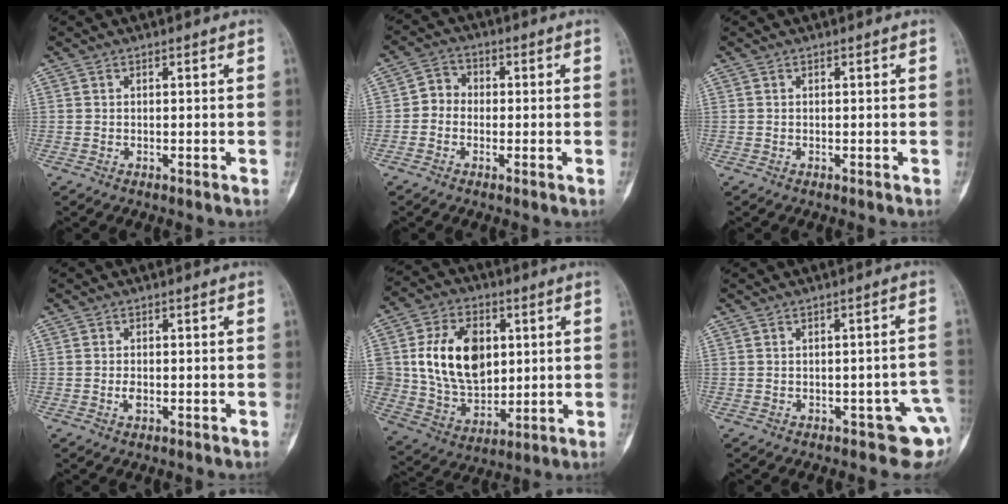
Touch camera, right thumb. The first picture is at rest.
{"total": 4.0, "force": [-0.8, 3.5, 1.7], "torque": [-0.006, 0.013, -0.029]}
{"total": 0.0}
{"total": 1.3, "force": [-0.3, 0.8, 1.0], "torque": [-0.018, 0.000, -0.006]}
{"total": 17.6, "force": [3.3, 12.3, 12.1], "torque": [-0.172, -0.010, 0.070]}
{"total": 6.5, "force": [-2.3, 3.1, 5.2], "torque": [-0.034, 0.014, -0.023]}